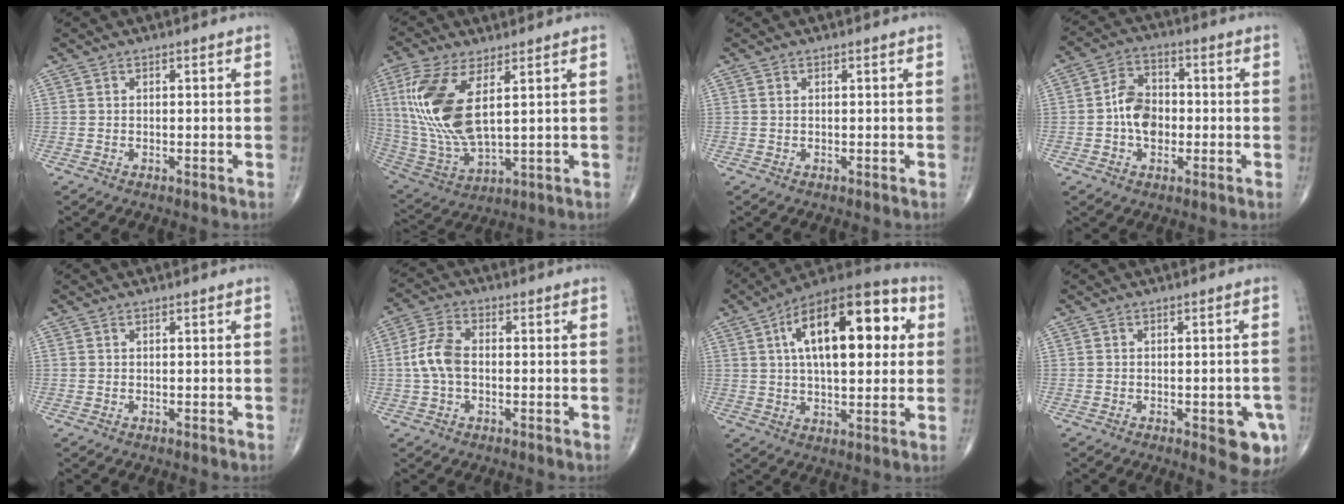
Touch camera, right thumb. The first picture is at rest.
{"total": 16.7, "force": [4.5, 7.0, 14.5], "torque": [-0.320, -0.020, 0.098]}
{"total": 0.0}
{"total": 8.3, "force": [-1.0, 6.0, 5.6], "torque": [-0.075, 0.021, -0.028]}
{"total": 0.0}
{"total": 6.8, "force": [-0.4, 4.0, 5.4], "torque": [-0.122, 0.018, -0.014]}
{"total": 22.8, "force": [5.7, 10.5, 19.4], "torque": [-0.275, 0.018, 0.077]}
{"total": 7.1, "force": [-2.7, 2.7, 6.0], "torque": [-0.053, 0.002, -0.028]}